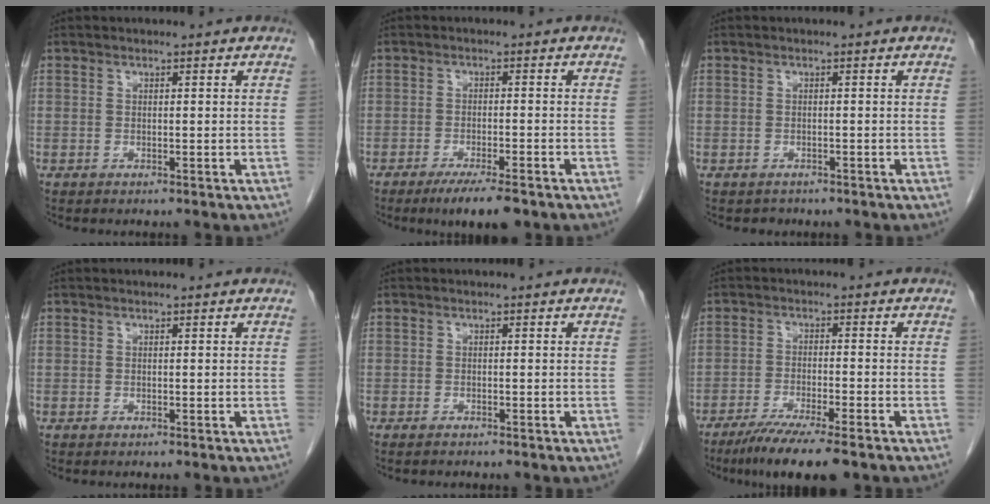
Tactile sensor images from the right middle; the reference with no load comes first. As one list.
[{"total": 6.2, "force": [-4.3, 0.9, 4.3], "torque": [-0.064, -0.012, -0.066]}, {"total": 1.3, "force": [-1.0, 0.8, -0.1], "torque": [-0.007, 0.001, -0.015]}, {"total": 0.0}, {"total": 0.8, "force": [-0.8, 0.2, 0.3], "torque": [-0.008, -0.001, -0.010]}, {"total": 8.9, "force": [-6.7, 0.4, 5.9], "torque": [-0.092, -0.021, -0.108]}]